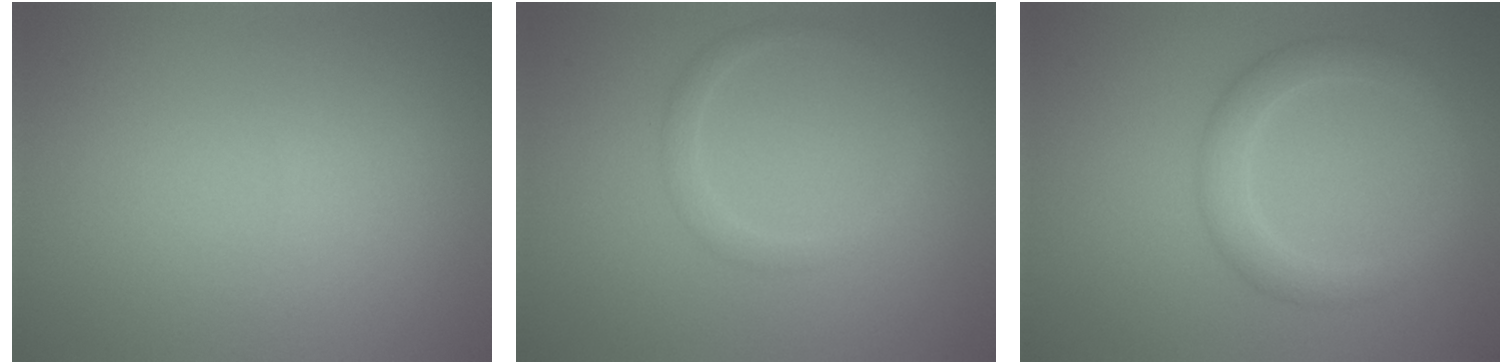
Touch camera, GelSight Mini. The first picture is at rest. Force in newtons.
{"total": 1.6, "press": 1.6, "slide": 0.1}
{"total": 3.1, "press": 3.1, "slide": 0.0}